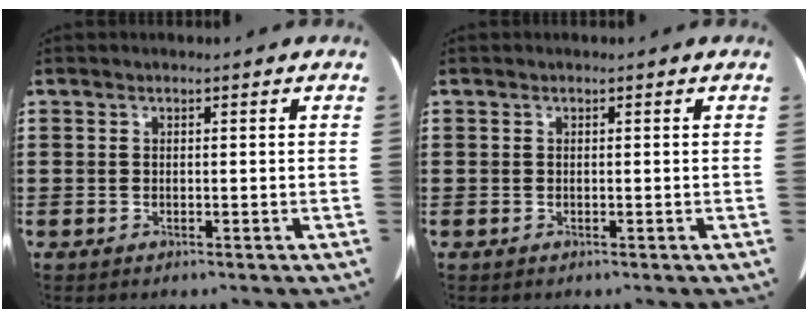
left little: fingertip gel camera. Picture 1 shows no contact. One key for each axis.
{"total": 0.0}